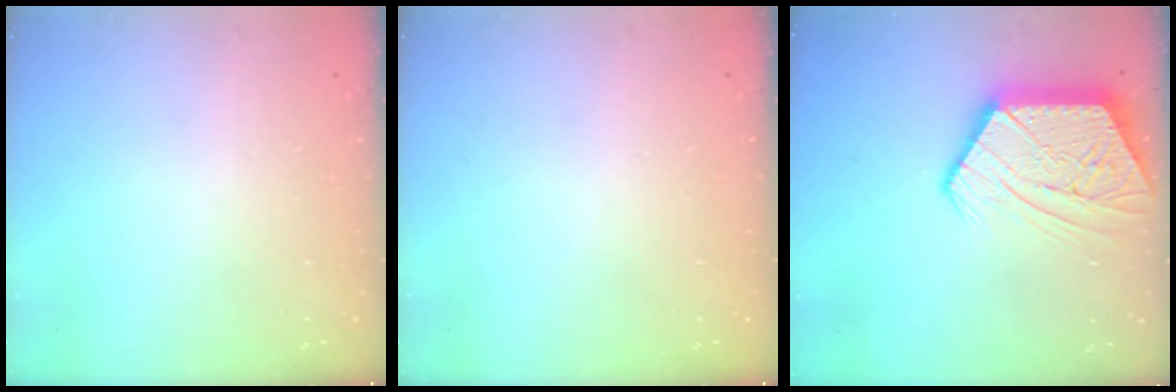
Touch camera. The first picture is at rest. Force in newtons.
{"total": 0.0}
{"total": 16.0, "press": 16.0, "slide": 0.9}